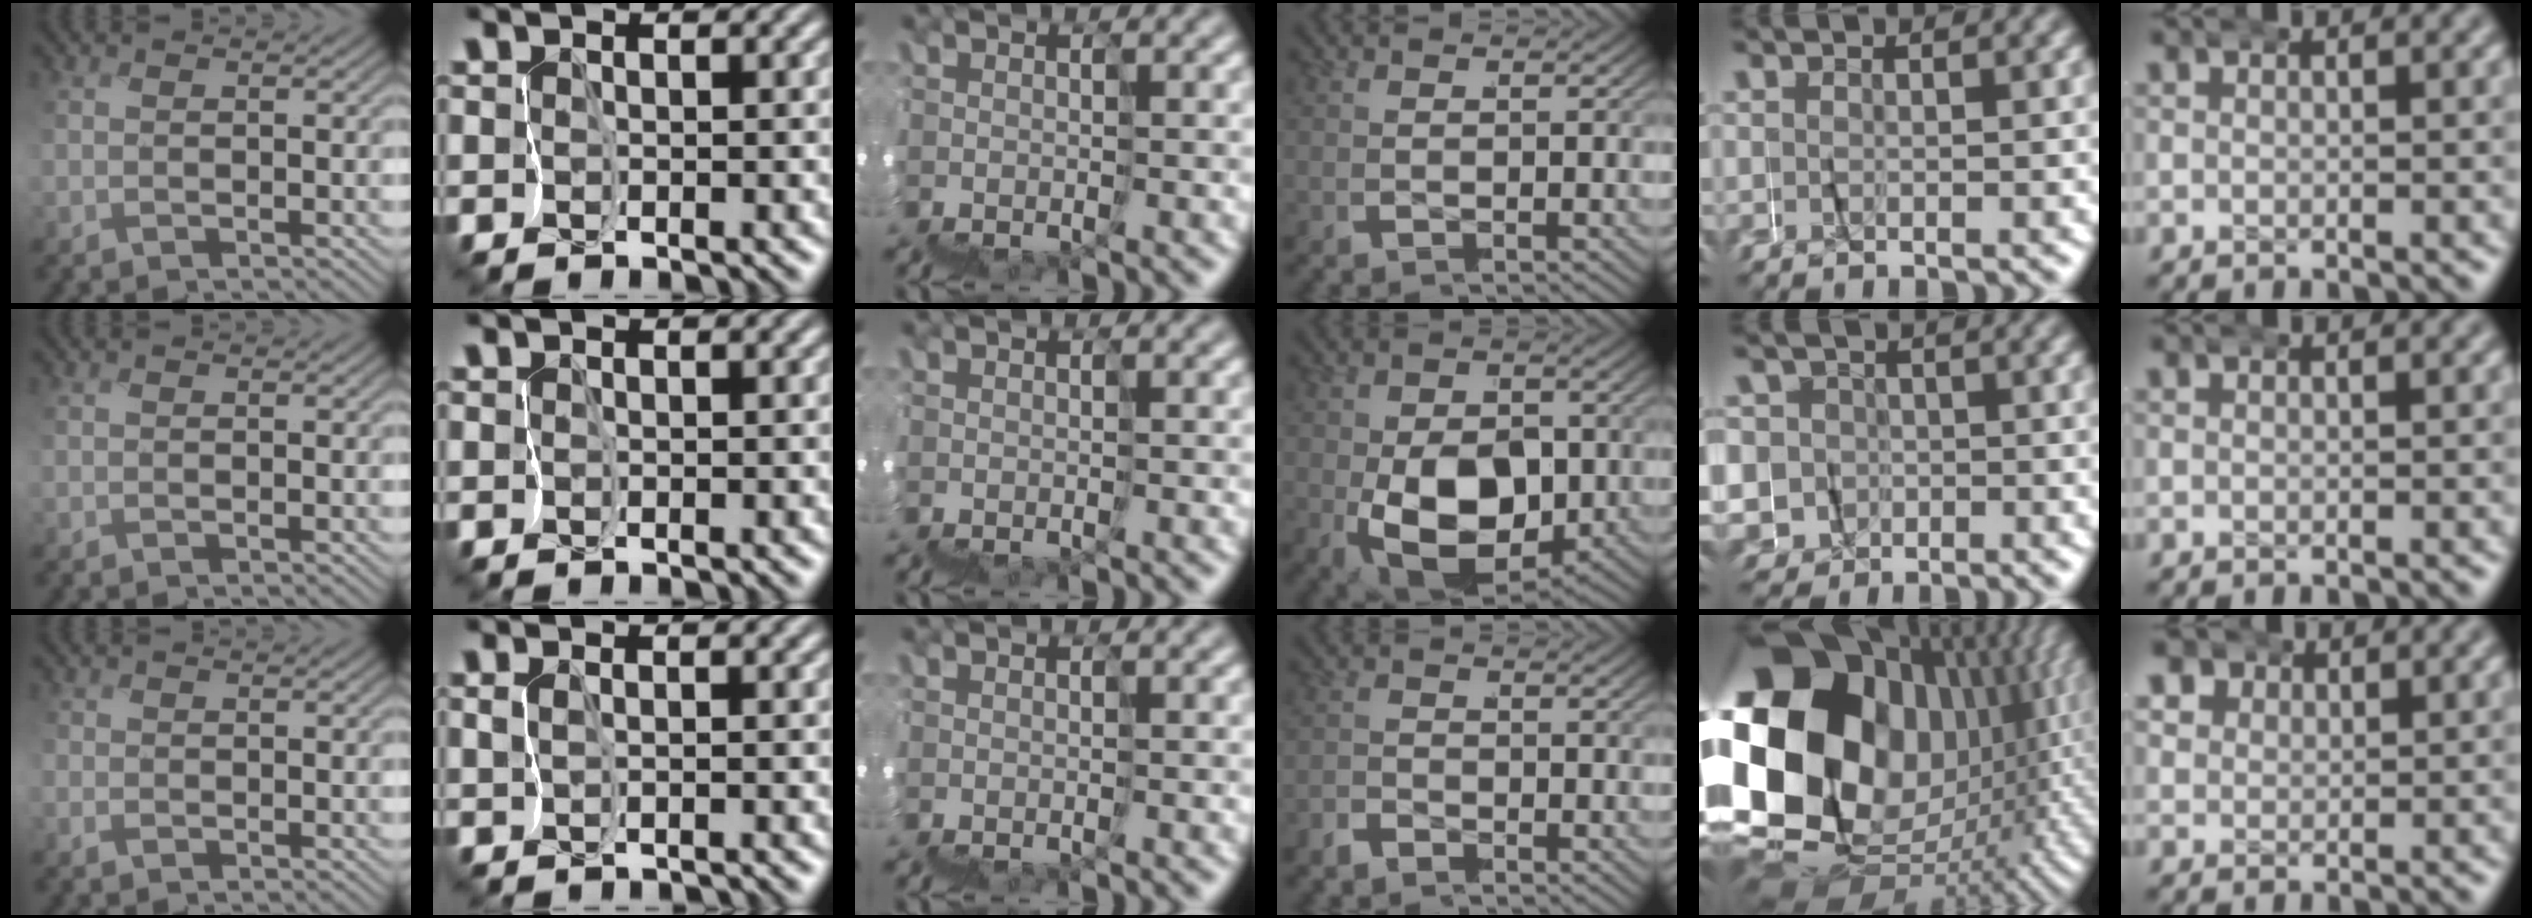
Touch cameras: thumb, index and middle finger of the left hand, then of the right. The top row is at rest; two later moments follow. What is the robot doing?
{"motion": "wrap", "object": "felt sheet"}